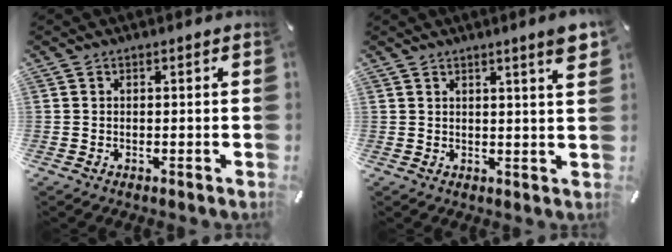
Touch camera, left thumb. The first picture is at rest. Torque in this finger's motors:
{"motor_torque": [0.88, 0.93, 0.37, -0.43, 0.00]}